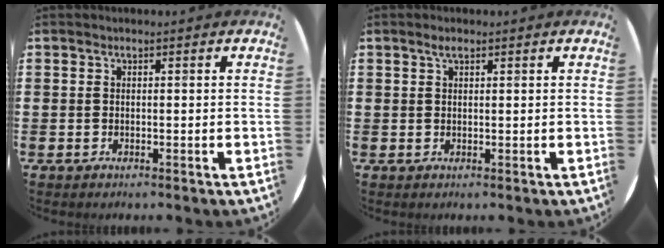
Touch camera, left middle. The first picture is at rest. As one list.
[{"total": 1.1, "force": [0.7, 0.3, 0.8], "torque": [-0.016, 0.004, 0.011]}]